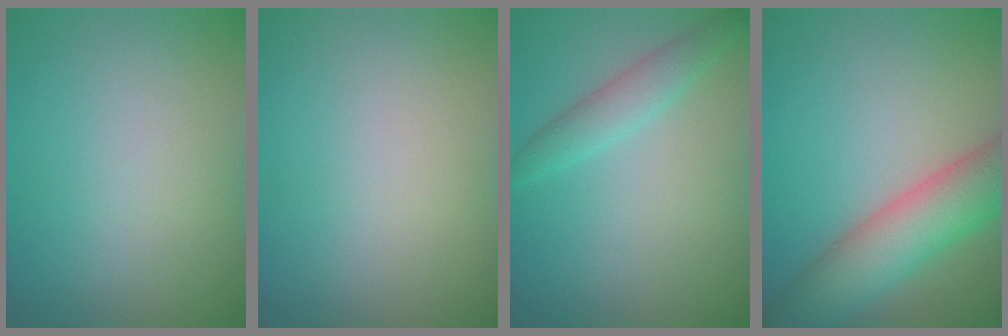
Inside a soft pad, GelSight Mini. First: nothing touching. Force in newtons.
{"total": 0.0}
{"total": 2.3, "press": 2.3, "slide": 0.1}
{"total": 7.6, "press": 7.6, "slide": 0.4}